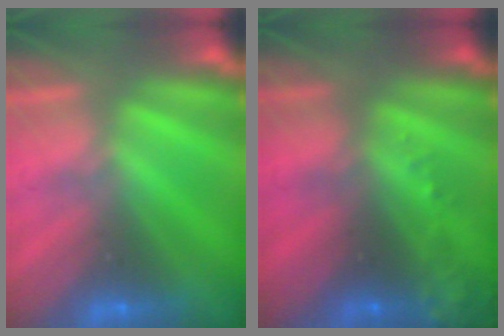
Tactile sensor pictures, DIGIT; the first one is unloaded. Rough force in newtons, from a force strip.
{"total": 9.3}